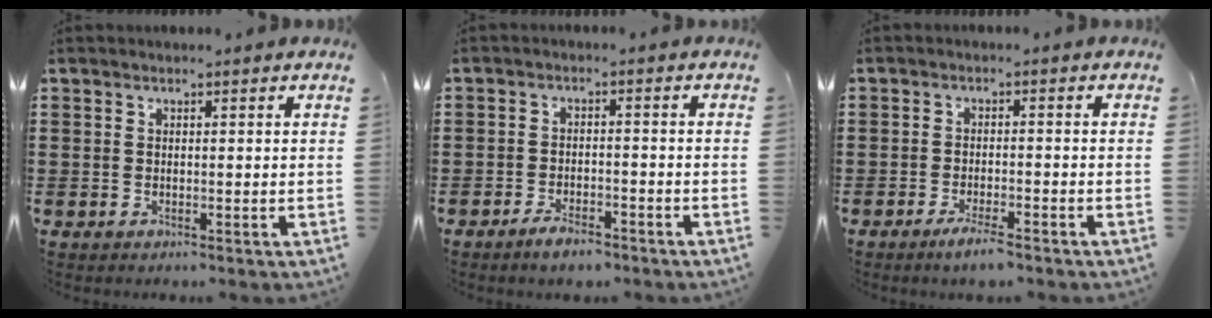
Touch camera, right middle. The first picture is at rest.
{"total": 3.3, "force": [-2.8, 0.8, 1.5], "torque": [-0.026, 0.008, -0.053]}
{"total": 3.1, "force": [-2.2, 0.4, 2.1], "torque": [-0.041, -0.001, -0.041]}